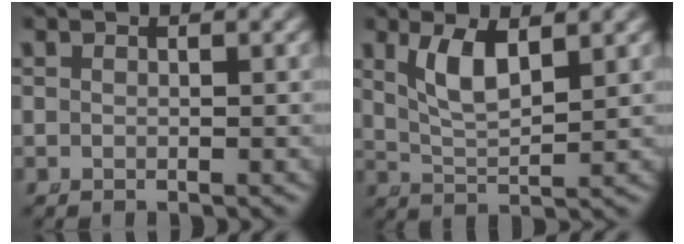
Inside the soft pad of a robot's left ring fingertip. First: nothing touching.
{"total": 4.0, "force": [1.5, 1.6, 3.3], "torque": [-0.074, -0.017, 0.040]}